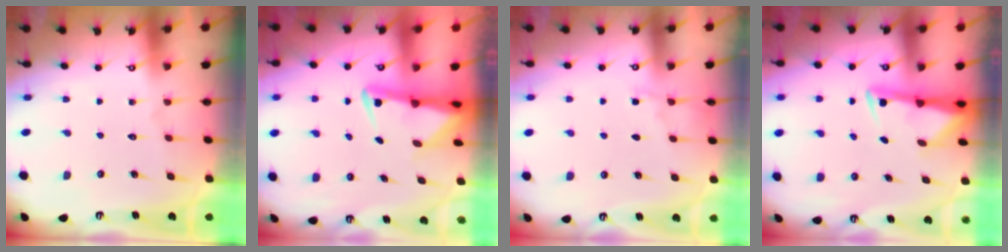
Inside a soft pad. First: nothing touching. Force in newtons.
{"total": 3.3, "press": 3.2, "slide": 0.7}
{"total": 2.7, "press": 2.6, "slide": 0.4}
{"total": 2.9, "press": 2.9, "slide": 0.5}